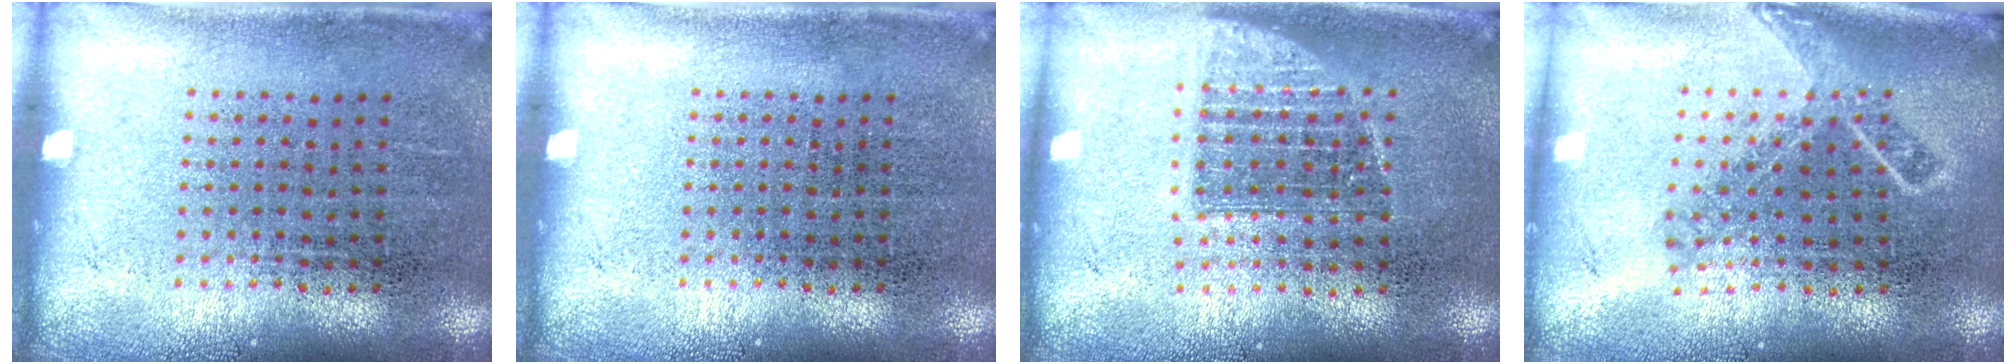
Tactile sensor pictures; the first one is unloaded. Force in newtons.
{"total": 0.0}
{"total": 1.3, "press": 1.1, "slide": 0.7}
{"total": 1.7, "press": 1.3, "slide": 1.1}